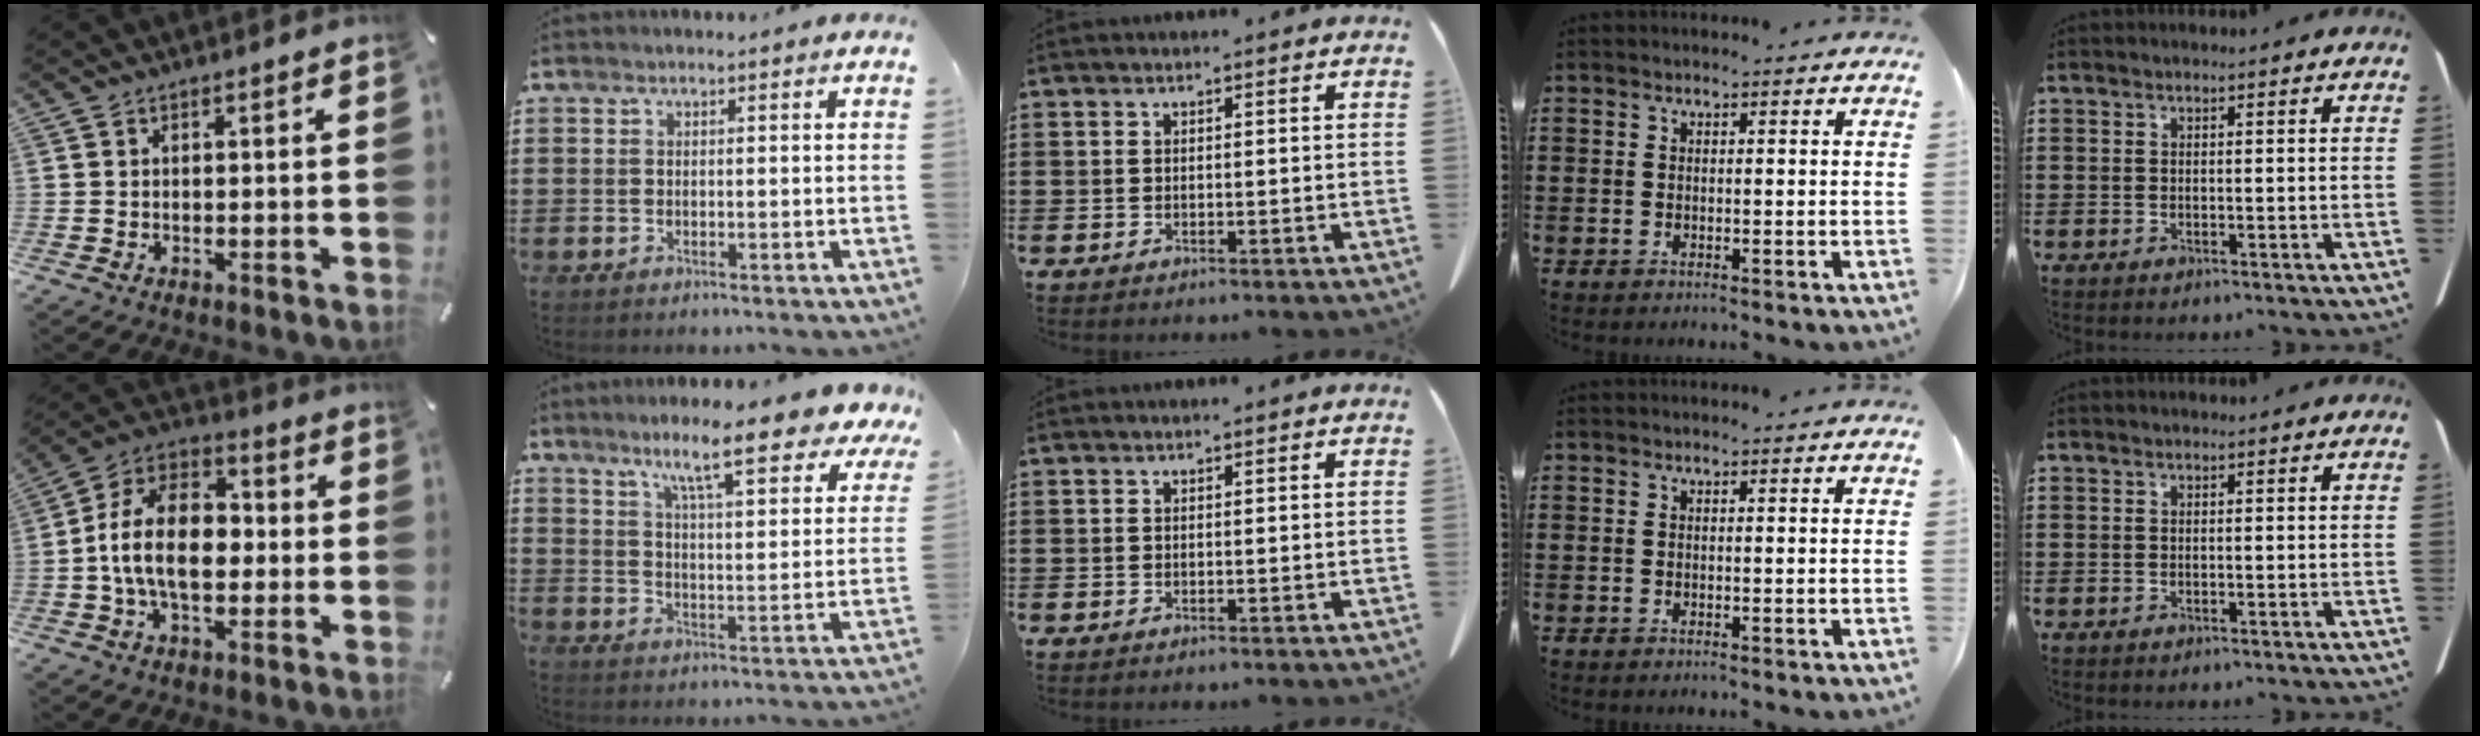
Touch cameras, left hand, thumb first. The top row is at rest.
{"thumb": {"total": 15.1, "force": [-2.5, 9.8, 11.2], "torque": [-0.234, 0.018, -0.050]}, "index": {"total": 10.3, "force": [8.2, 0.7, 6.2], "torque": [-0.114, -0.048, 0.131]}}